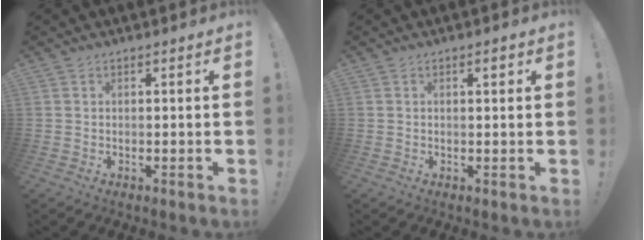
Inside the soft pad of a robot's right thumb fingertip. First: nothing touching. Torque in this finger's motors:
{"motor_torque": [0.01, 0.45, 0.40, -0.26, 0.00]}